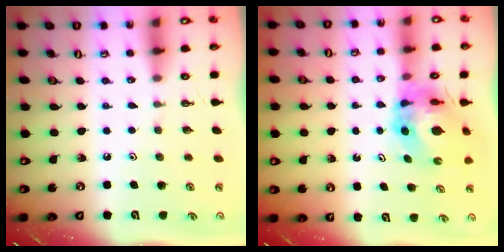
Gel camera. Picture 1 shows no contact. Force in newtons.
{"total": 8.2, "press": 8.1, "slide": 1.1}